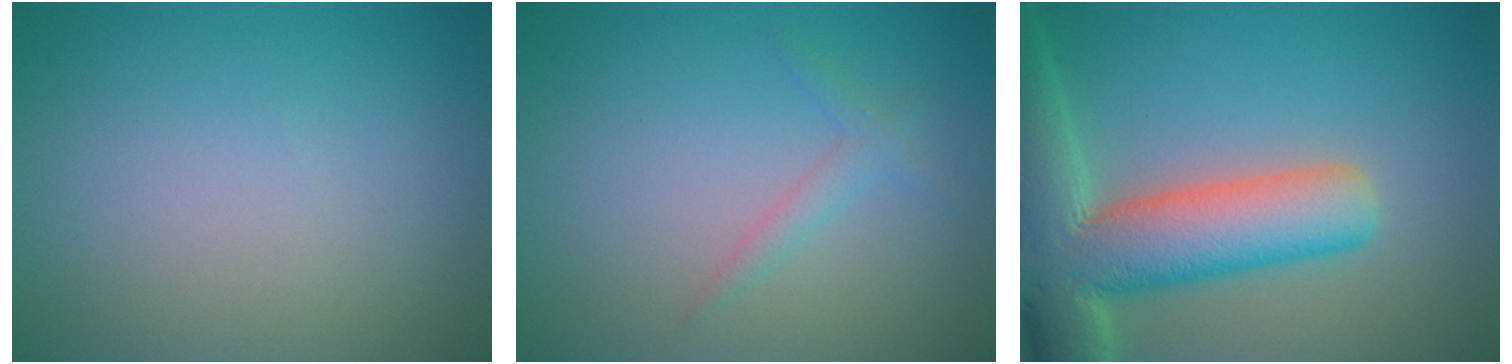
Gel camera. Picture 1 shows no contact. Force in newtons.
{"total": 1.3, "press": 1.3, "slide": 0.1}
{"total": 10.8, "press": 10.8, "slide": 1.0}